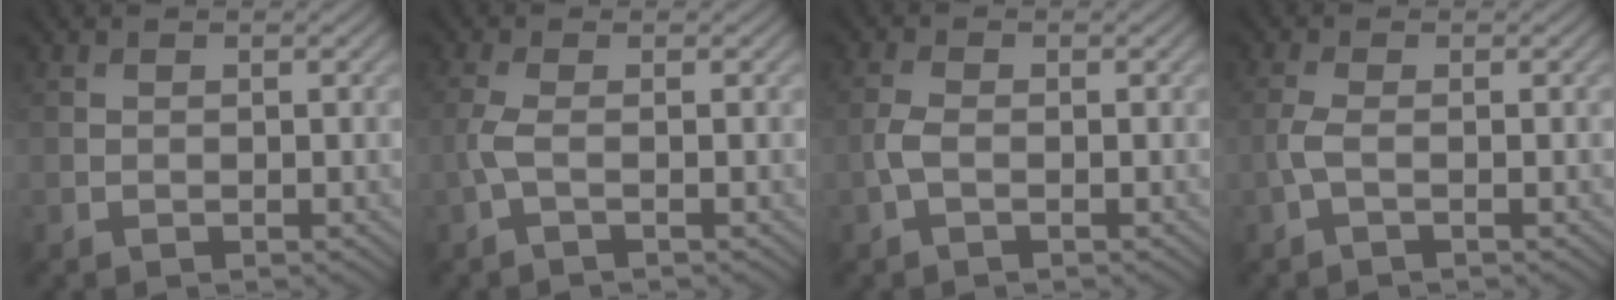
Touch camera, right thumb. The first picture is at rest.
{"total": 2.1, "force": [-0.5, 0.5, 2.0], "torque": [-0.057, 0.006, -0.018]}
{"total": 2.2, "force": [-0.7, 1.0, 1.8], "torque": [-0.052, 0.004, -0.018]}
{"total": 2.0, "force": [-0.6, 0.6, 1.9], "torque": [-0.054, 0.005, -0.018]}